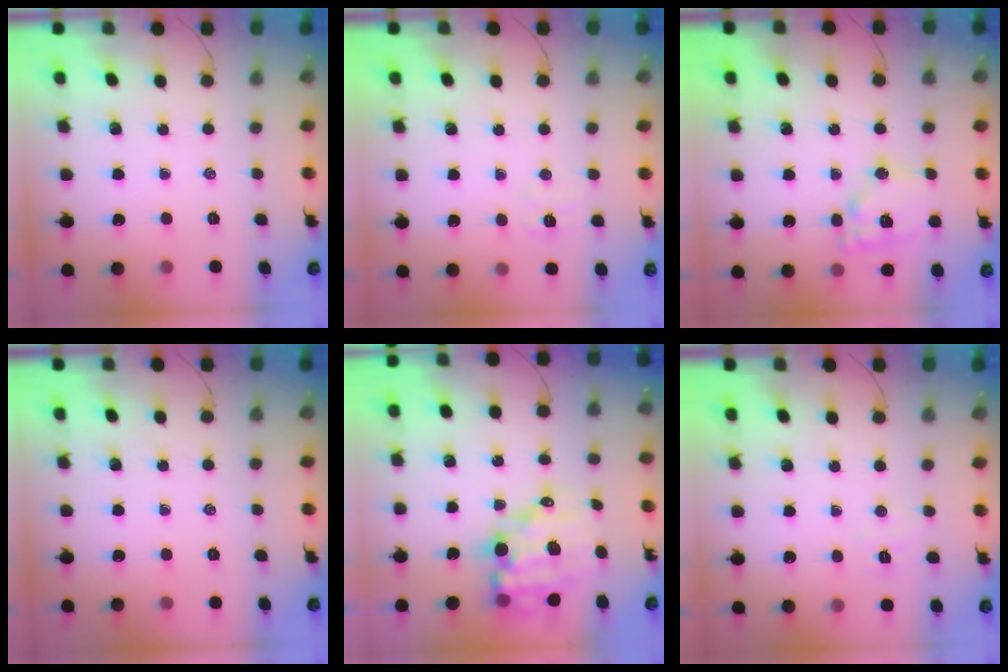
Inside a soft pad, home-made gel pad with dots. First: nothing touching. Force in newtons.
{"total": 3.6, "press": 3.4, "slide": 1.2}
{"total": 13.6, "press": 13.4, "slide": 2.3}
{"total": 0.0}
{"total": 11.7, "press": 11.2, "slide": 3.2}
{"total": 4.0, "press": 3.9, "slide": 0.8}